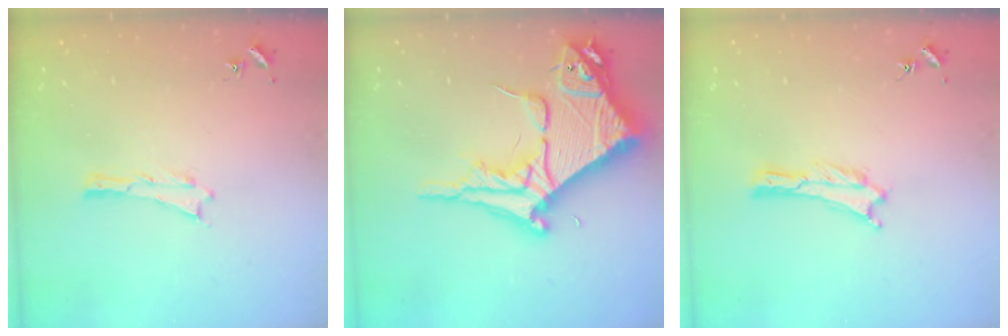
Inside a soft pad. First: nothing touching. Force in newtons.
{"total": 15.7, "press": 15.6, "slide": 1.7}
{"total": 0.0}